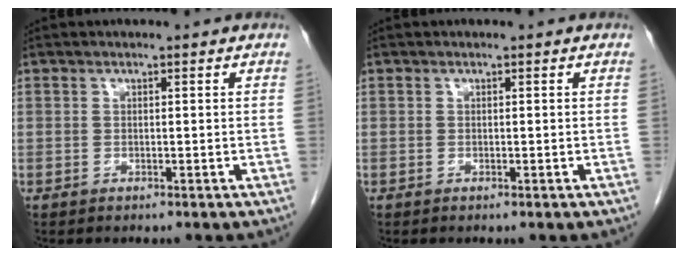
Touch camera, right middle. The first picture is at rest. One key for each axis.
{"total": 0.0}